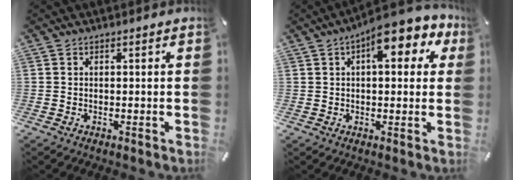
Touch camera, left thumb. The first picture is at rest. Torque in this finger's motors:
{"motor_torque": [0.76, 0.13, 0.50, 0.11, 0.04]}